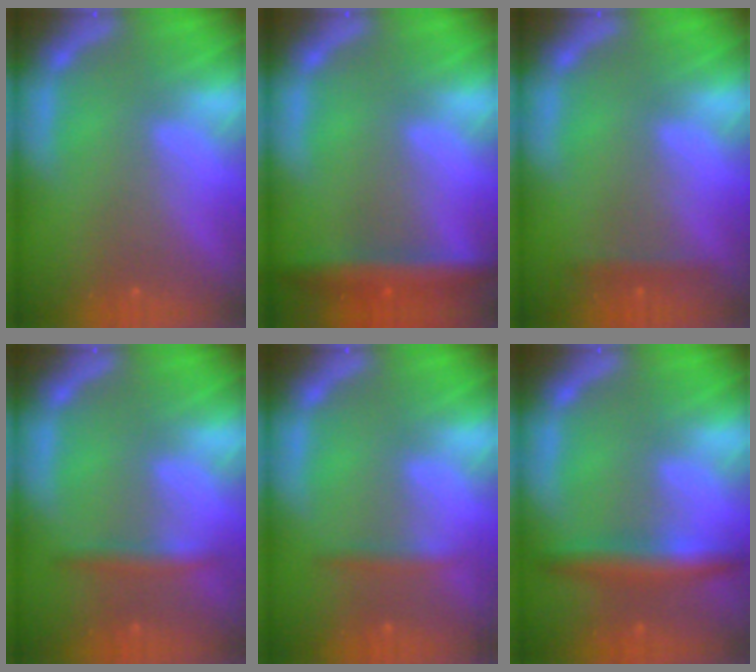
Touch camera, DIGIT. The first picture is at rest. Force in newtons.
{"total": 5.0}
{"total": 1.4}
{"total": 1.9}
{"total": 1.4}
{"total": 4.0}